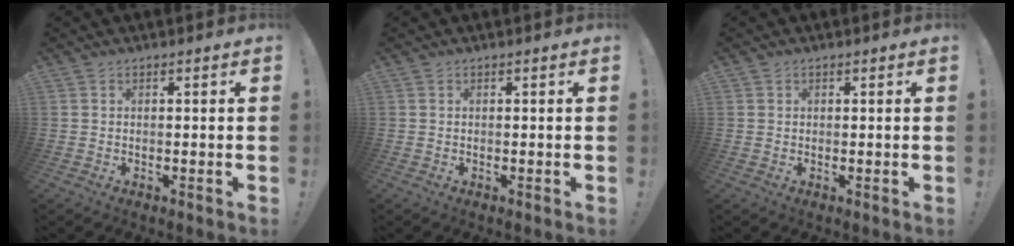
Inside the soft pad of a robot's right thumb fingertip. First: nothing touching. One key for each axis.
{"total": 0.0}
{"total": 0.8, "fx": 0.6, "fy": 0.6, "fz": 0.0, "tx": 0.000, "ty": 0.001, "tz": 0.011}